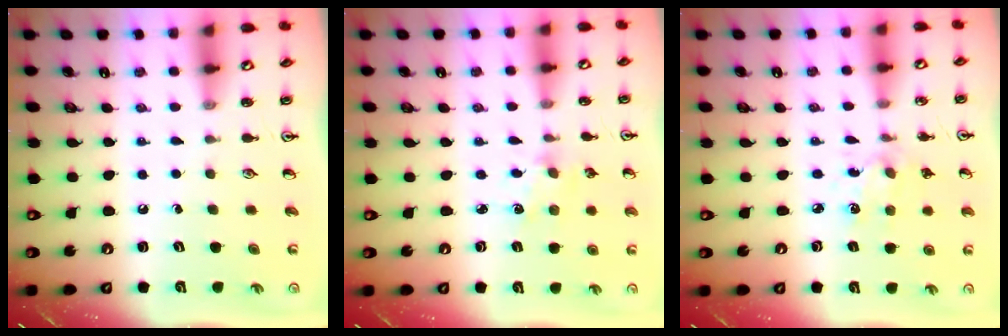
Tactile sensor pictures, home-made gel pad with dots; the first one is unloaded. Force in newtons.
{"total": 1.8, "press": 1.7, "slide": 0.3}
{"total": 3.0, "press": 2.9, "slide": 0.7}